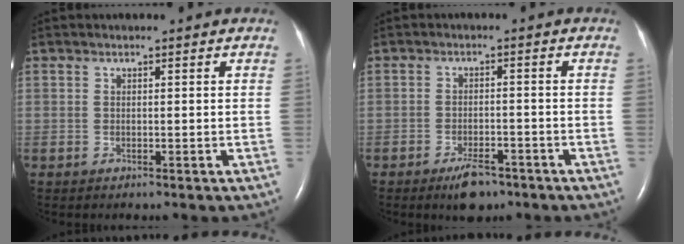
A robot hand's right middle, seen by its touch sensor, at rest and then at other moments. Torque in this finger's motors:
{"motor_torque": [0.38, -0.25, 0.24, 0.06]}